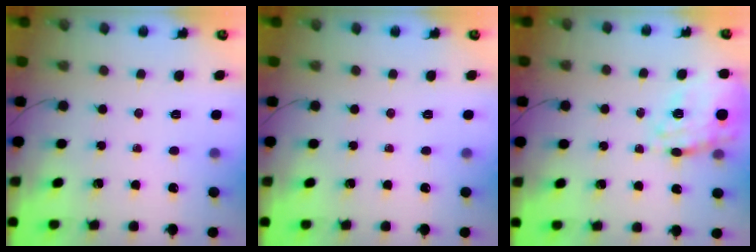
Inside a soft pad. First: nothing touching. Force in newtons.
{"total": 0.0}
{"total": 17.3, "press": 16.9, "slide": 3.4}